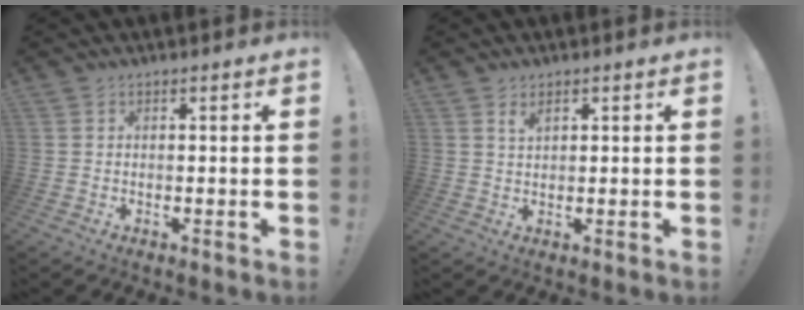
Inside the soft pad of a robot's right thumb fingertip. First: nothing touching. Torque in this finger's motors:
{"motor_torque": [0.09, 0.95, 0.01, 0.06, 0.22]}